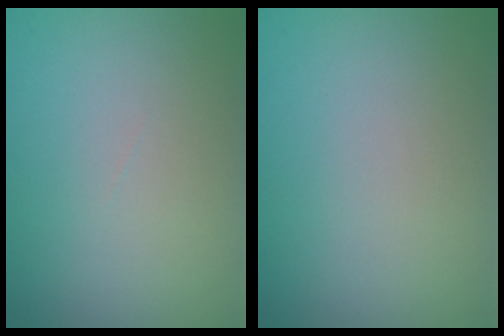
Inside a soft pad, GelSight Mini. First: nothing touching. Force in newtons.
{"total": 0.0}